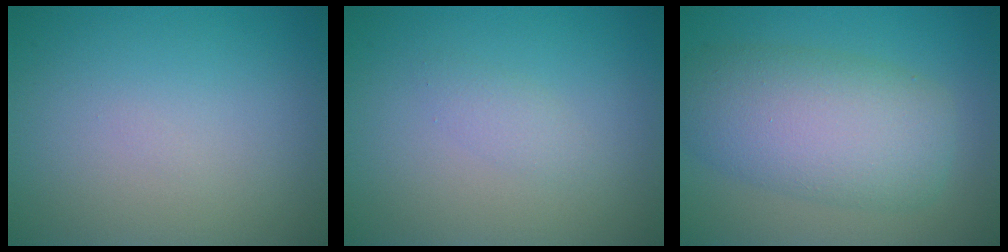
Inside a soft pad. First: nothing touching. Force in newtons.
{"total": 1.1, "press": 1.1, "slide": 0.1}
{"total": 7.8, "press": 7.8, "slide": 0.2}